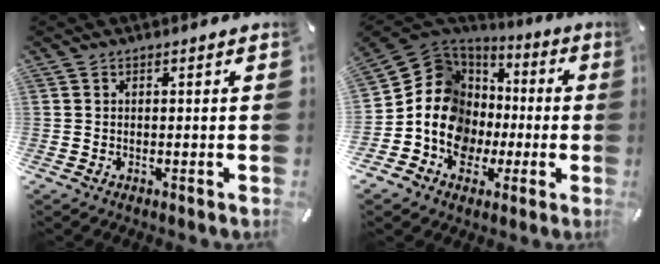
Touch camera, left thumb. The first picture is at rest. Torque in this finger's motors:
{"motor_torque": [0.08, 1.59, 0.80, -0.36, 0.45]}